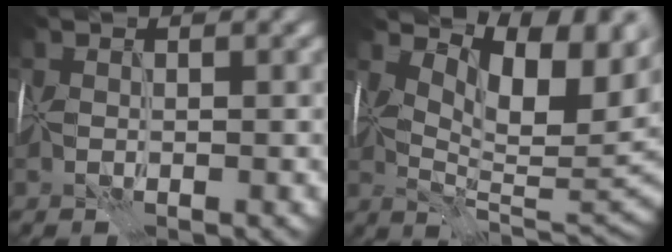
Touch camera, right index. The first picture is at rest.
{"total": 9.5, "force": [3.5, 4.1, 7.8], "torque": [-0.119, -0.009, 0.064]}